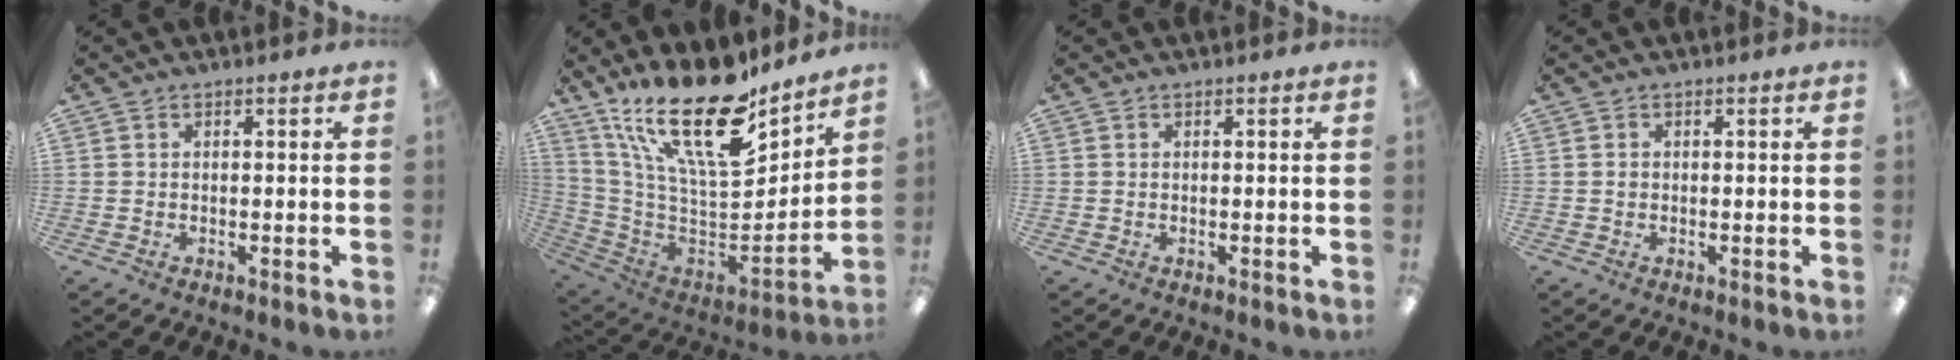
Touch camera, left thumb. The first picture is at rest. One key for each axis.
{"total": 25.2, "fx": 17.2, "fy": 9.0, "fz": 16.1, "tx": -0.298, "ty": -0.127, "tz": 0.301}
{"total": 0.0}
{"total": 0.5, "fx": 0.0, "fy": 0.5, "fz": 0.2, "tx": -0.004, "ty": 0.003, "tz": -0.002}